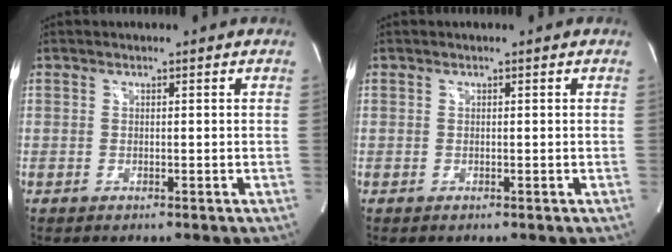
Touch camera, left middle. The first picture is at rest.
{"total": 0.0}